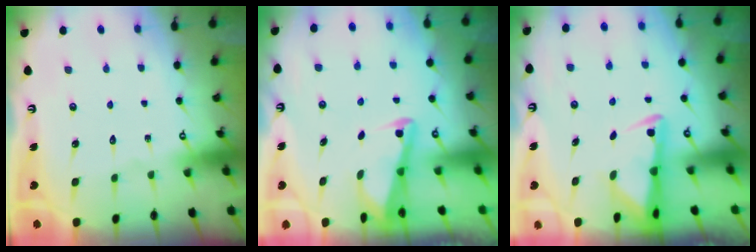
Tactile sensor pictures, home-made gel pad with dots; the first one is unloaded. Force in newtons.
{"total": 2.9, "press": 2.9, "slide": 0.4}
{"total": 2.9, "press": 2.8, "slide": 0.7}